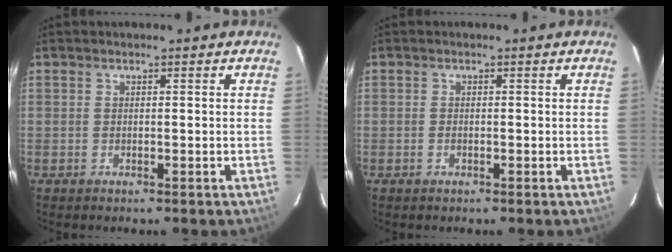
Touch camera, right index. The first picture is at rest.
{"total": 0.8, "force": [-0.4, 0.4, 0.6], "torque": [-0.010, 0.000, -0.006]}